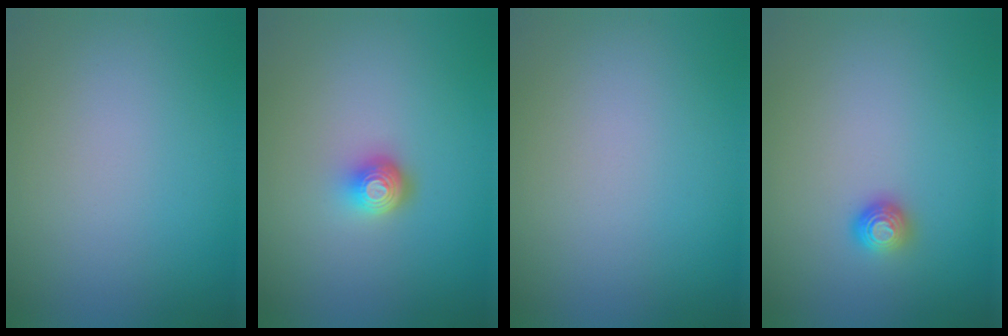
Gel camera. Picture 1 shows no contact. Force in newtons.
{"total": 2.3, "press": 1.5, "slide": 1.8}
{"total": 0.0}
{"total": 1.3, "press": 1.0, "slide": 0.8}